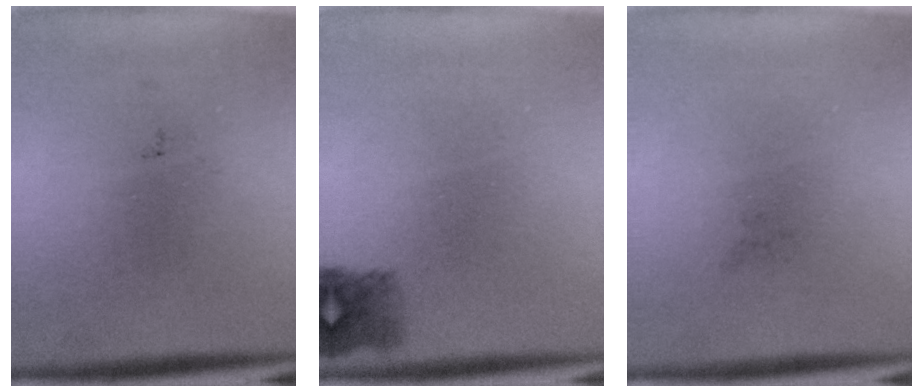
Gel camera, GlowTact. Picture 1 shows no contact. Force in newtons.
{"total": 2.3}
{"total": 0.0}